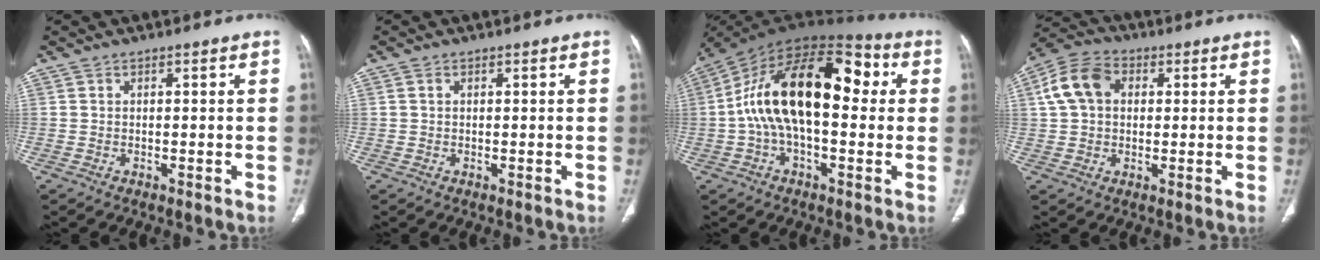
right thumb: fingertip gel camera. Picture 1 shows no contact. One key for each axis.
{"total": 0.5, "fx": 0.1, "fy": 0.4, "fz": 0.4, "tx": -0.009, "ty": 0.004, "tz": 0.004}
{"total": 21.8, "fx": 2.0, "fy": 11.3, "fz": 18.6, "tx": -0.303, "ty": 0.052, "tz": 0.019}
{"total": 9.7, "fx": 2.1, "fy": 7.1, "fz": 6.2, "tx": -0.118, "ty": 0.021, "tz": 0.032}